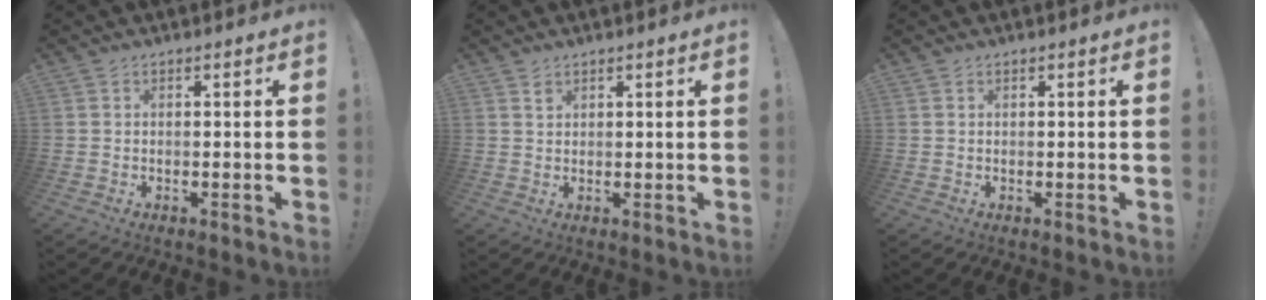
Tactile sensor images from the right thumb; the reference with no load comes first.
{"total": 1.2, "force": [0.8, 0.8, 0.3], "torque": [0.005, -0.005, 0.013]}
{"total": 0.0}